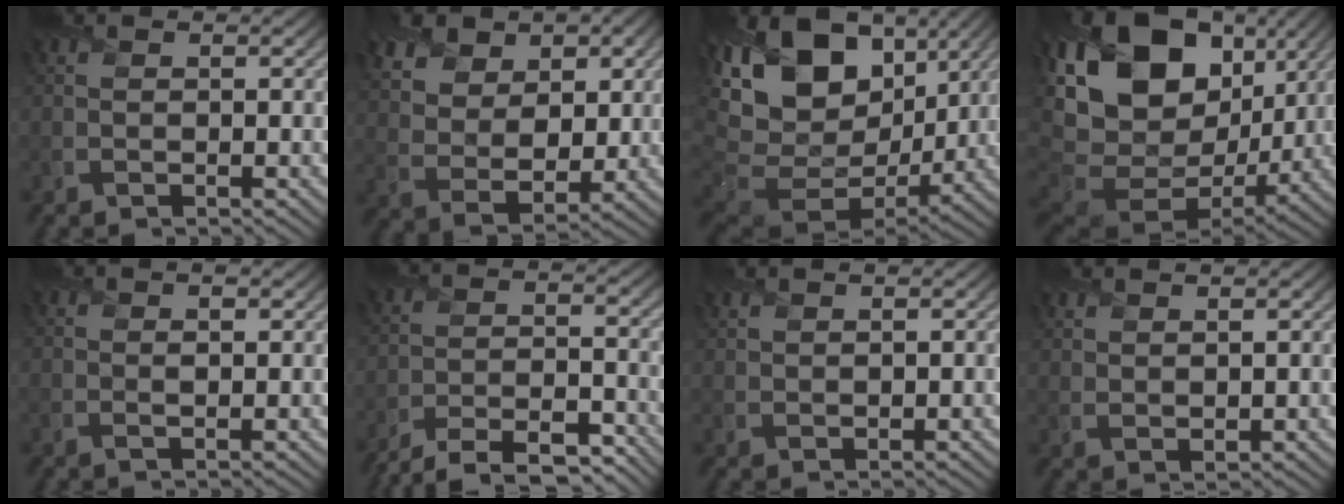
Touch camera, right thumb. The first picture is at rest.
{"total": 9.3, "force": [4.7, 6.1, 5.2], "torque": [-0.138, 0.002, 0.083]}
{"total": 18.8, "force": [6.0, 12.1, 13.2], "torque": [-0.264, 0.019, 0.113]}
{"total": 21.0, "force": [6.3, 14.1, 14.3], "torque": [-0.299, 0.024, 0.120]}
{"total": 1.4, "force": [0.5, 0.4, 1.2], "torque": [-0.021, -0.001, 0.010]}
{"total": 10.6, "force": [-9.3, 2.7, 4.4], "torque": [-0.075, -0.009, -0.148]}
{"total": 1.4, "force": [1.2, 0.3, 0.6], "torque": [-0.019, 0.002, 0.032]}
{"total": 2.1, "force": [1.7, 0.6, 1.1], "torque": [-0.028, 0.000, 0.041]}